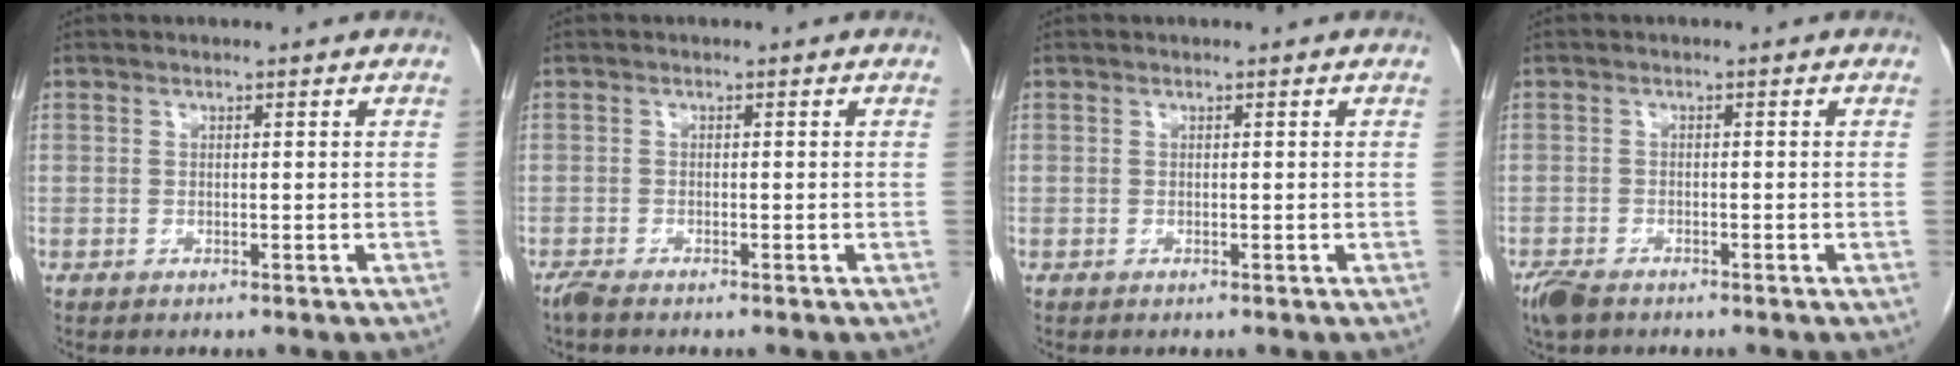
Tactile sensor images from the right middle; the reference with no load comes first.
{"total": 1.3, "force": [-1.1, 0.1, 0.6], "torque": [-0.021, -0.005, -0.025]}
{"total": 0.0}
{"total": 4.0, "force": [-3.1, 1.5, 2.0], "torque": [-0.044, -0.009, -0.054]}